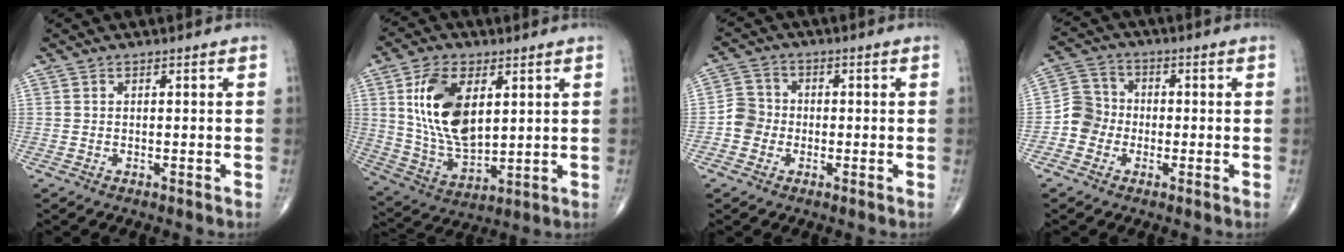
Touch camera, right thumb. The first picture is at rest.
{"total": 15.9, "force": [4.4, 8.6, 12.6], "torque": [-0.226, -0.019, 0.092]}
{"total": 4.7, "force": [-1.2, 4.3, 1.4], "torque": [-0.005, 0.014, -0.035]}
{"total": 6.0, "force": [-1.8, 5.5, 1.5], "torque": [-0.003, 0.019, -0.047]}